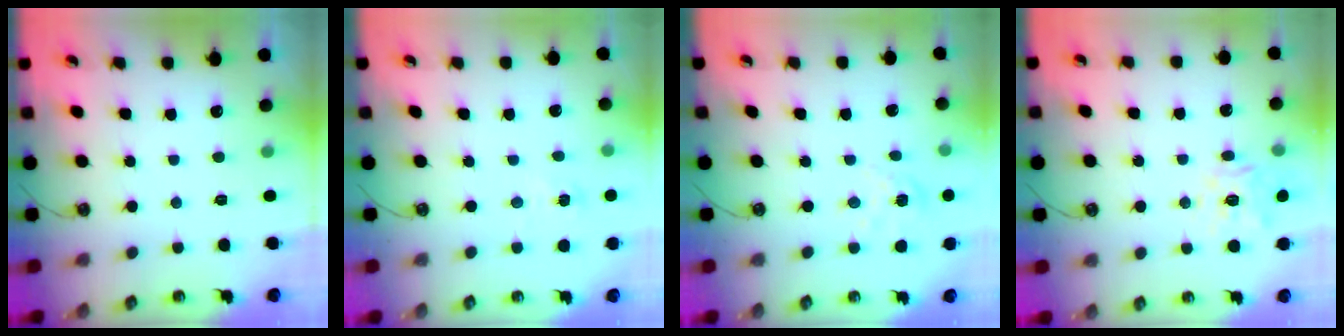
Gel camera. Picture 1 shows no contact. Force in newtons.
{"total": 3.7, "press": 3.7, "slide": 0.4}
{"total": 3.5, "press": 3.5, "slide": 0.2}
{"total": 13.5, "press": 13.4, "slide": 1.7}